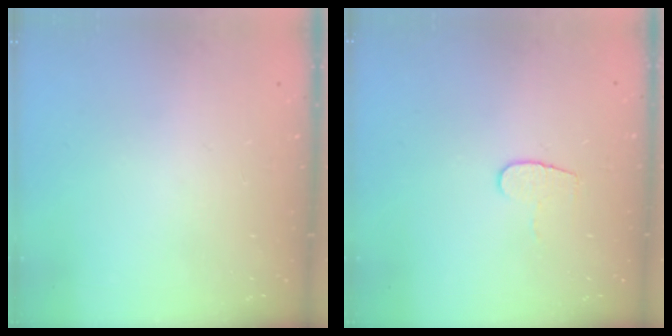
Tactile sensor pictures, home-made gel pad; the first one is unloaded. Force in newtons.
{"total": 5.0, "press": 5.0, "slide": 0.5}